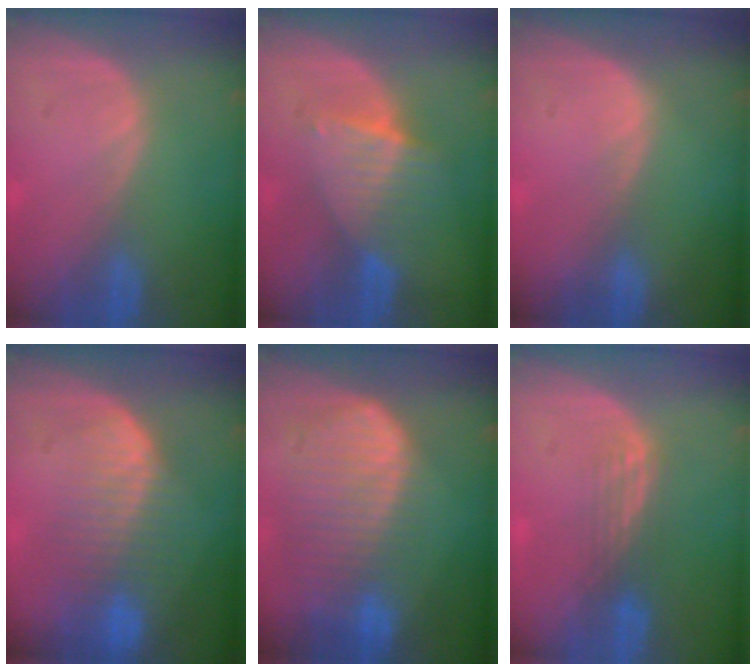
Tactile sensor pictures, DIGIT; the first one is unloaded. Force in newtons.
{"total": 6.6, "press": 5.9, "slide": 2.9}
{"total": 0.5, "press": 0.3, "slide": 0.4}
{"total": 8.5, "press": 7.4, "slide": 4.3}
{"total": 10.2, "press": 8.8, "slide": 5.2}
{"total": 3.0, "press": 2.5, "slide": 1.6}